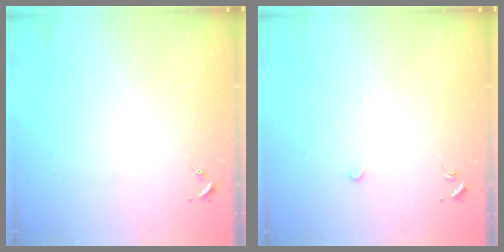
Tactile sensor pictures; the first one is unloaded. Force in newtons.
{"total": 3.0, "press": 2.9, "slide": 0.4}